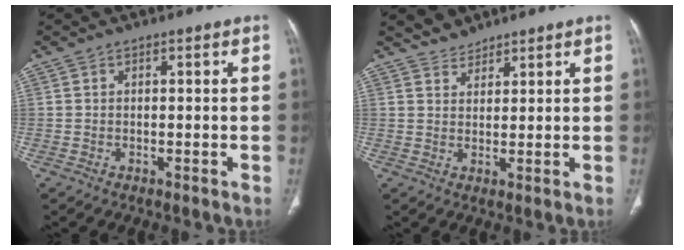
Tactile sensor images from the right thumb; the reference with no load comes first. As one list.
[{"total": 3.0, "force": [2.8, 1.2, 0.0], "torque": [0.012, -0.014, 0.046]}]